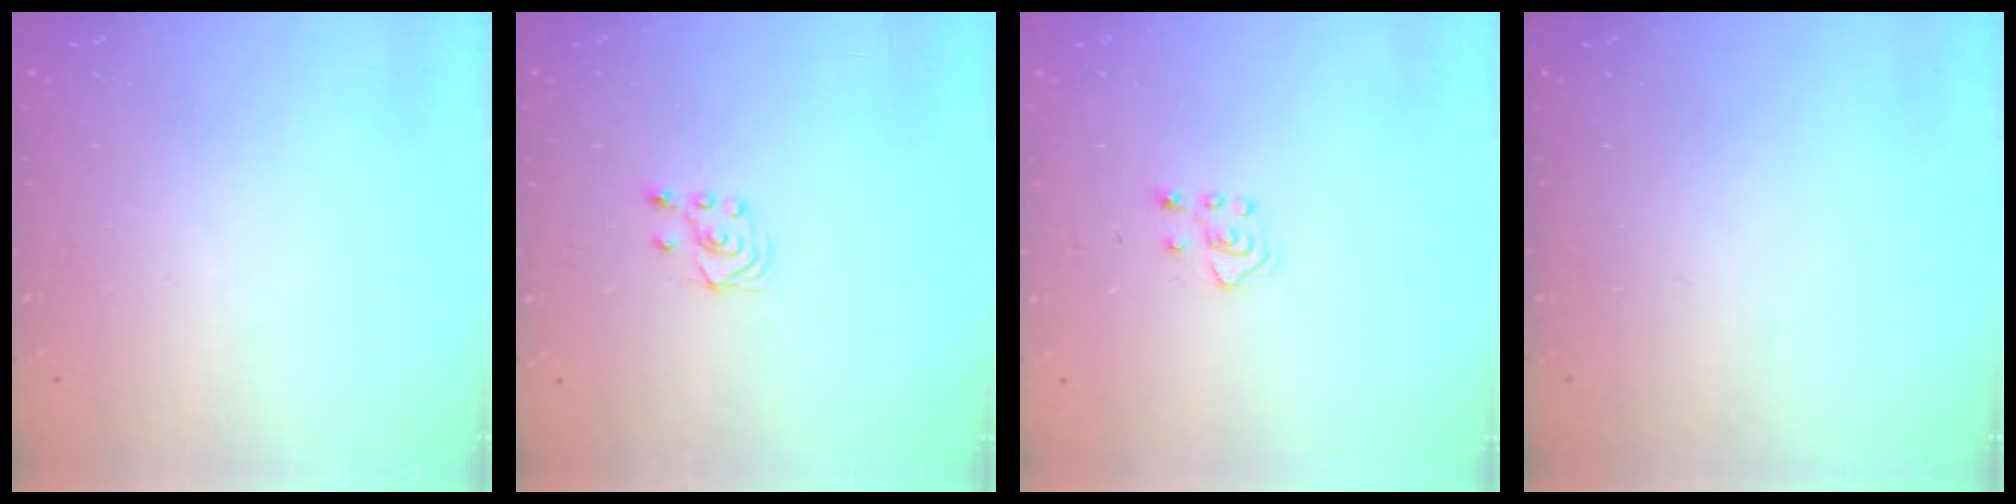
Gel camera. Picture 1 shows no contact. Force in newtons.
{"total": 2.8, "press": 2.6, "slide": 1.1}
{"total": 4.9, "press": 4.8, "slide": 0.8}
{"total": 0.0}